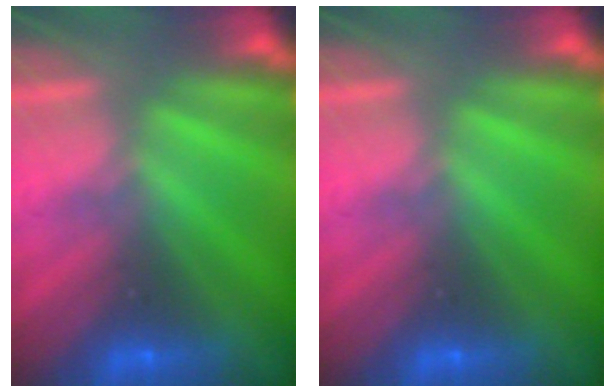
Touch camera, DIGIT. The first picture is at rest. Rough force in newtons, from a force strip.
{"total": 0.0}